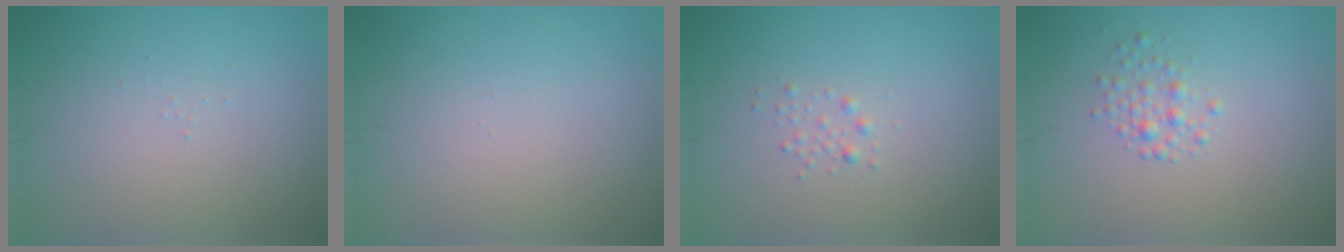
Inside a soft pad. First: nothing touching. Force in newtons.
{"total": 0.0}
{"total": 0.8, "press": 0.8, "slide": 0.1}
{"total": 1.6, "press": 1.6, "slide": 0.1}